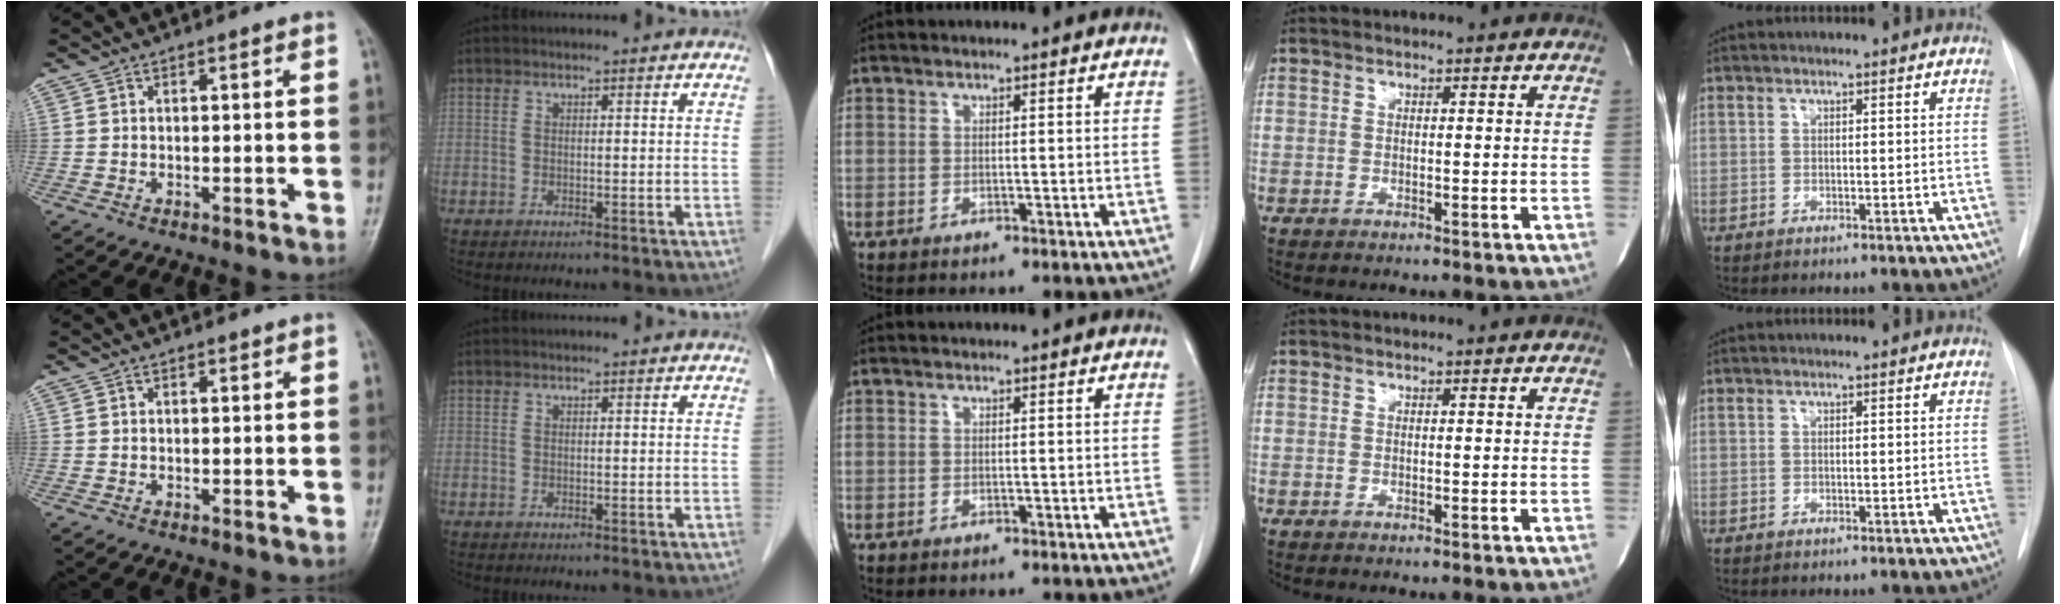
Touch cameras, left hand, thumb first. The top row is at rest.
{}